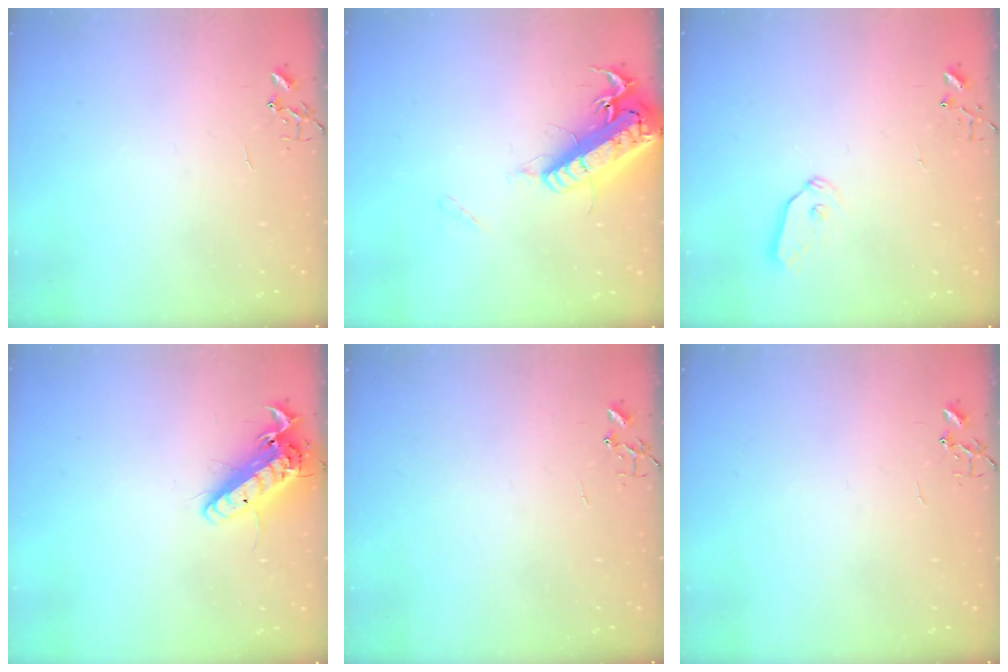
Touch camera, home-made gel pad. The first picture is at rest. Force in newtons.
{"total": 20.1, "press": 19.7, "slide": 3.9}
{"total": 6.3, "press": 6.3, "slide": 0.1}
{"total": 15.7, "press": 15.3, "slide": 3.3}
{"total": 0.0}
{"total": 0.0}